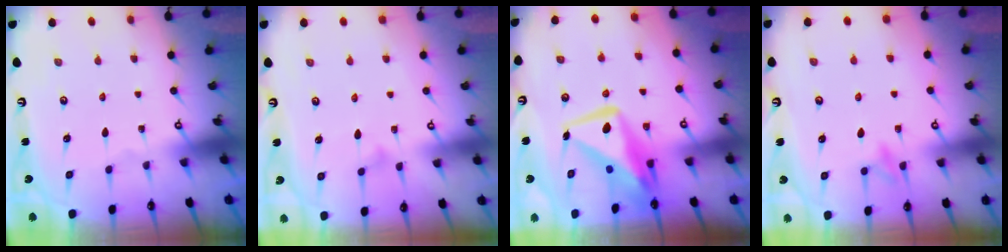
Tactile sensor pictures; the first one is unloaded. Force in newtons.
{"total": 7.5, "press": 7.5, "slide": 0.3}
{"total": 11.3, "press": 11.3, "slide": 1.0}
{"total": 8.7, "press": 8.7, "slide": 0.9}